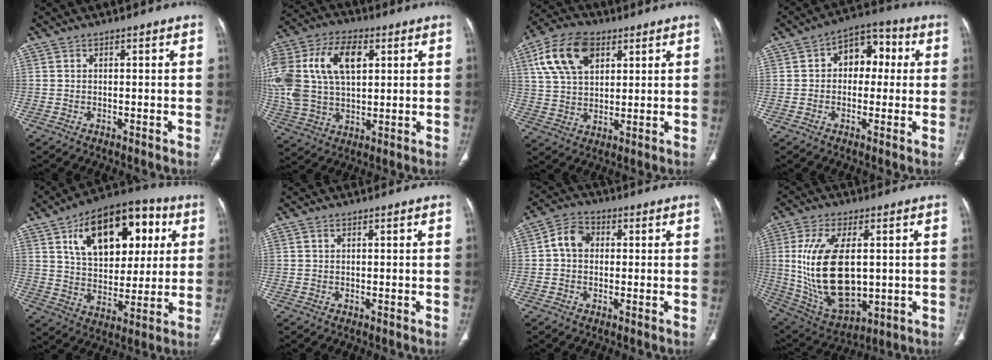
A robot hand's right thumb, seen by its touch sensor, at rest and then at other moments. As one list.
[{"total": 24.3, "force": [6.3, 15.2, 17.9], "torque": [-0.404, 0.028, 0.118]}, {"total": 13.5, "force": [5.6, 8.3, 9.1], "torque": [-0.159, -0.002, 0.104]}, {"total": 9.7, "force": [1.6, 6.8, 6.8], "torque": [-0.057, 0.026, 0.016]}, {"total": 22.3, "force": [8.0, 13.1, 16.2], "torque": [-0.203, -0.006, 0.126]}, {"total": 0.6, "force": [0.4, 0.3, 0.3], "torque": [-0.007, 0.002, 0.007]}, {"total": 5.7, "force": [0.6, 4.4, 3.5], "torque": [-0.054, 0.016, 0.002]}, {"total": 19.7, "force": [1.2, 10.4, 16.7], "torque": [-0.321, -0.015, 0.045]}]